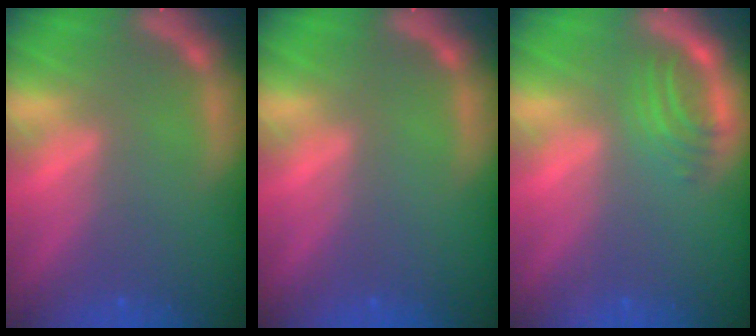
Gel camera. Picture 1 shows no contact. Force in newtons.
{"total": 0.0}
{"total": 2.9}